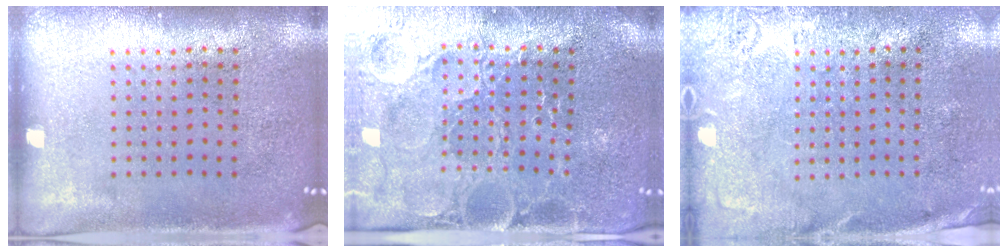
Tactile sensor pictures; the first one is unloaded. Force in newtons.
{"total": 3.7, "press": 3.6, "slide": 0.7}
{"total": 2.7, "press": 2.2, "slide": 1.6}